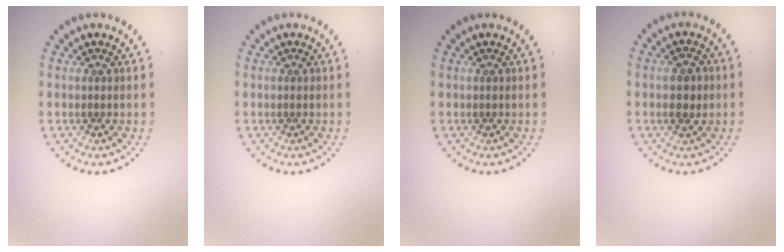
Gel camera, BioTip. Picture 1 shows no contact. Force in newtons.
{"total": 0.0}
{"total": 0.0}
{"total": 2.3, "press": 2.3, "slide": 0.2}